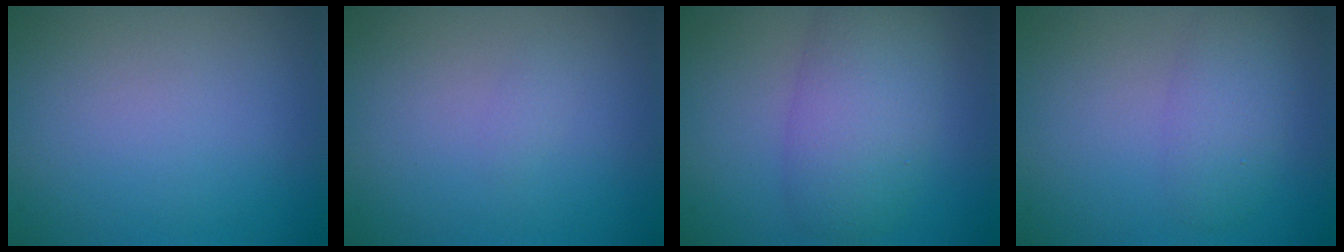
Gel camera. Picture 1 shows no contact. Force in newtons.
{"total": 0.5, "press": 0.5, "slide": 0.0}
{"total": 5.9, "press": 5.9, "slide": 0.1}
{"total": 2.8, "press": 2.8, "slide": 0.0}